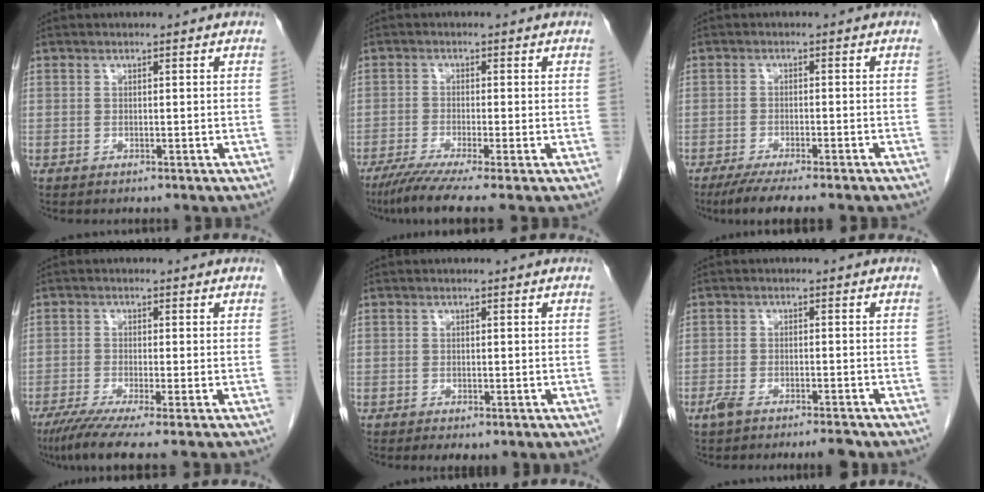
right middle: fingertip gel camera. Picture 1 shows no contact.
{"total": 6.9, "force": [-5.0, -0.8, 4.6], "torque": [-0.075, -0.022, -0.086]}
{"total": 9.3, "force": [-7.7, 0.6, 5.2], "torque": [-0.068, -0.018, -0.113]}
{"total": 7.2, "force": [-5.0, -0.2, 5.2], "torque": [-0.084, -0.020, -0.084]}
{"total": 2.1, "force": [-1.0, 0.9, 1.6], "torque": [-0.026, -0.004, -0.008]}
{"total": 4.3, "force": [-3.4, 0.8, 2.6], "torque": [-0.047, -0.002, -0.055]}